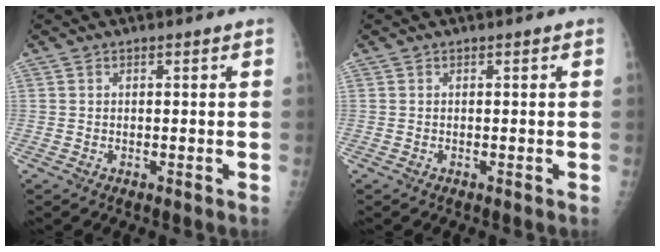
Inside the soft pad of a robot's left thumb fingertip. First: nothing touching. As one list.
[{"total": 0.0}]